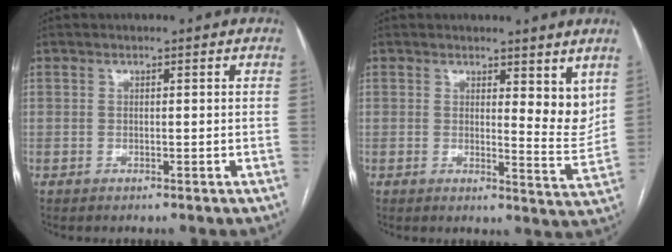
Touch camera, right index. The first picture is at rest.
{"total": 5.4, "force": [3.3, 1.6, 3.9], "torque": [-0.042, -0.024, 0.044]}